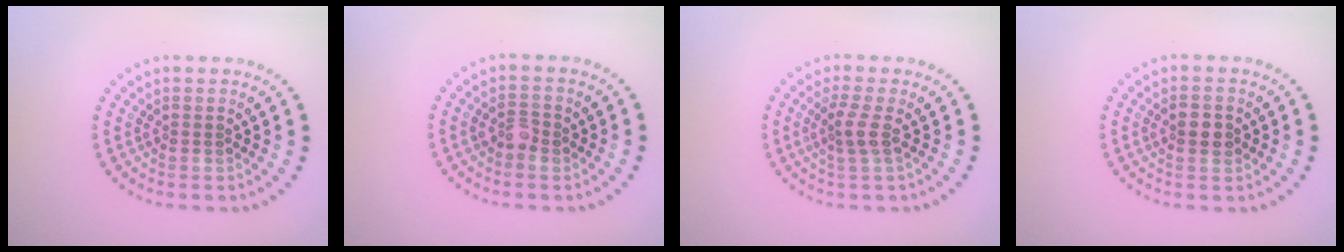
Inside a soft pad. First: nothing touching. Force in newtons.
{"total": 1.4, "press": 1.4, "slide": 0.1}
{"total": 2.0, "press": 1.6, "slide": 1.2}
{"total": 2.3, "press": 2.3, "slide": 0.1}